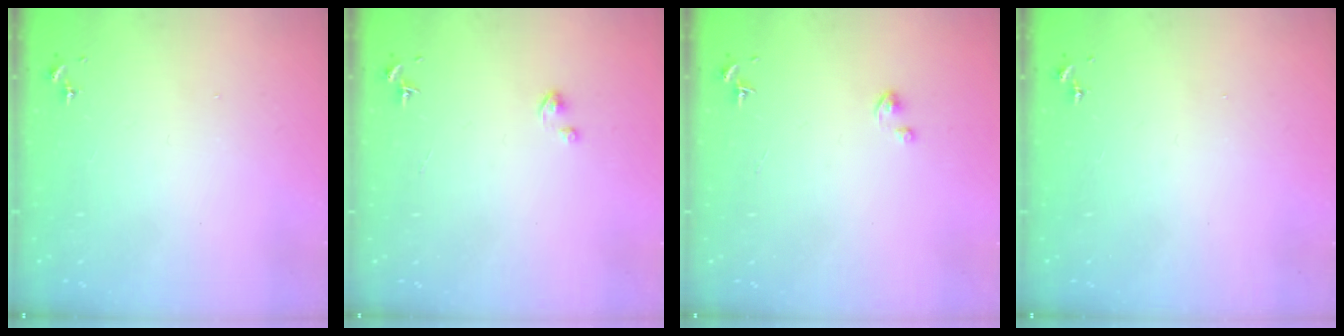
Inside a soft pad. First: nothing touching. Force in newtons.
{"total": 0.9, "press": 0.8, "slide": 0.2}
{"total": 0.9, "press": 0.8, "slide": 0.2}
{"total": 0.0}